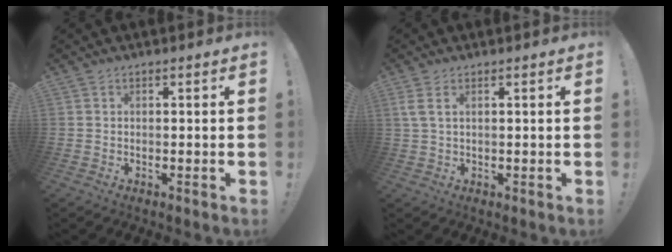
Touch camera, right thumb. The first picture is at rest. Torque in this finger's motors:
{"motor_torque": [-0.19, -0.24, 0.33, -0.22, -0.05]}